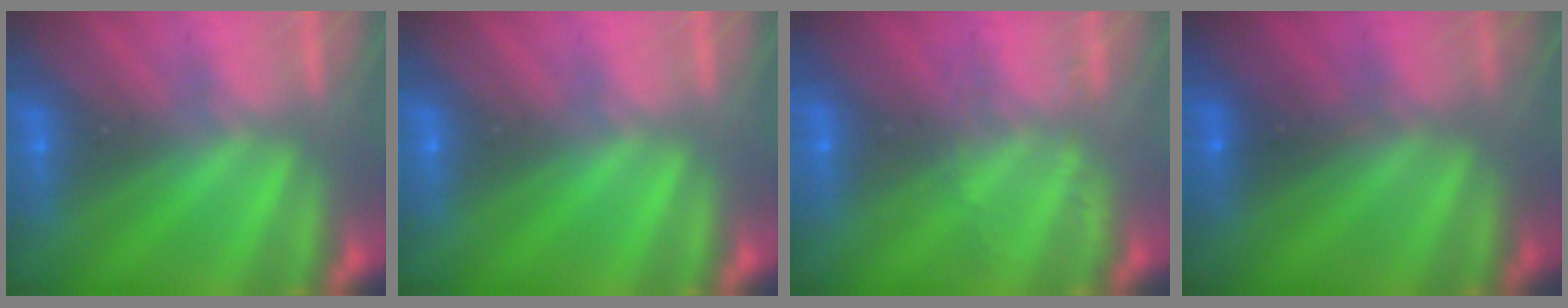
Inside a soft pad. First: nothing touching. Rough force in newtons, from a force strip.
{"total": 0.0}
{"total": 2.1}
{"total": 2.5}